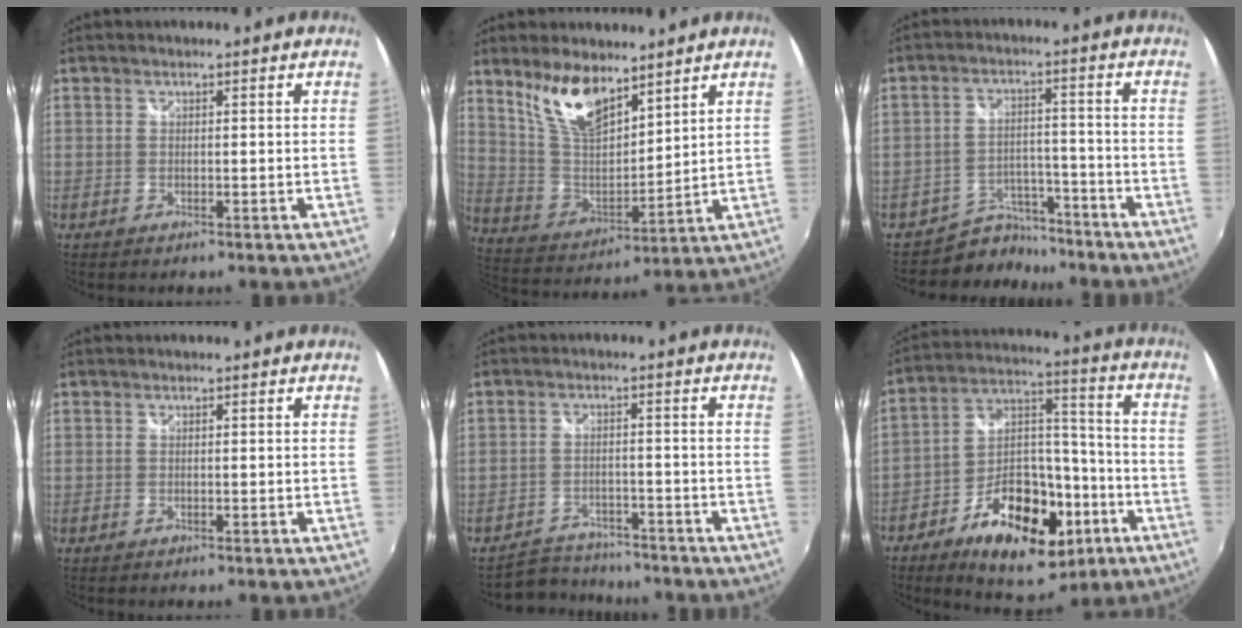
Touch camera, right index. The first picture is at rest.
{"total": 12.9, "force": [9.0, 5.2, 7.7], "torque": [-0.152, 0.002, 0.185]}
{"total": 7.1, "force": [-6.1, 3.4, -0.7], "torque": [0.002, 0.025, -0.099]}
{"total": 0.0}
{"total": 5.7, "force": [-5.0, 2.8, -0.4], "torque": [-0.010, 0.014, -0.081]}
{"total": 20.1, "force": [-9.6, 10.9, 13.9], "torque": [-0.240, 0.029, -0.139]}